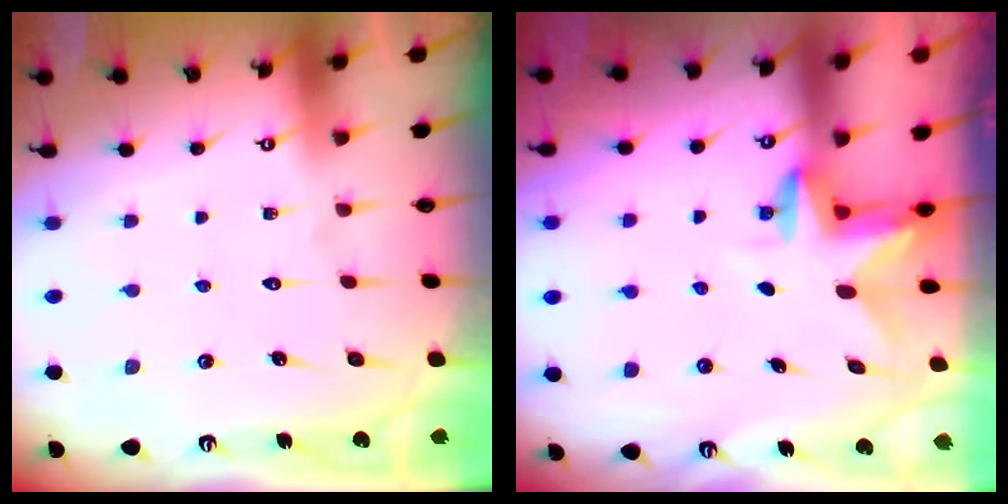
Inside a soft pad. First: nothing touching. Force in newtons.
{"total": 3.0, "press": 3.0, "slide": 0.3}